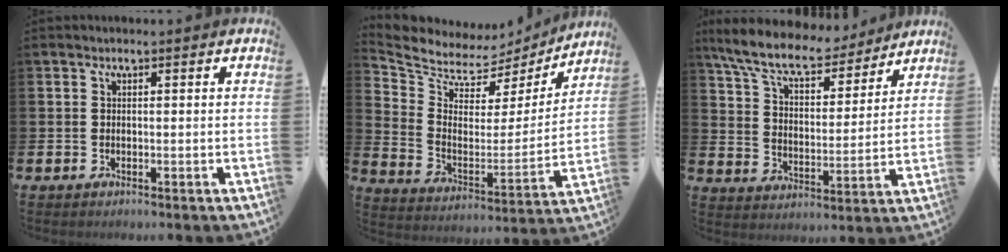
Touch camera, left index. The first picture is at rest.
{"total": 6.6, "force": [6.0, 2.6, 0.5], "torque": [-0.051, -0.053, 0.100]}
{"total": 9.6, "force": [8.6, 2.3, 3.3], "torque": [-0.095, -0.054, 0.151]}